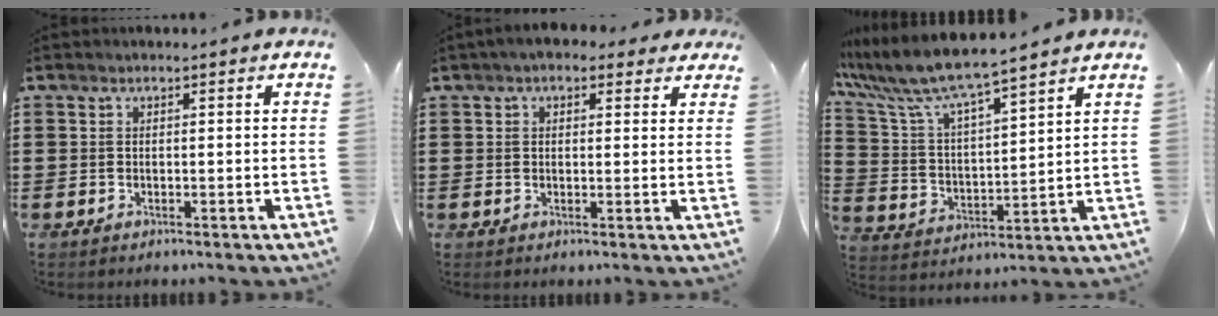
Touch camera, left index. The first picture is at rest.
{"total": 3.1, "force": [2.2, 1.6, 1.6], "torque": [-0.032, 0.001, 0.037]}
{"total": 7.7, "force": [6.9, 0.4, 3.4], "torque": [-0.098, -0.039, 0.115]}